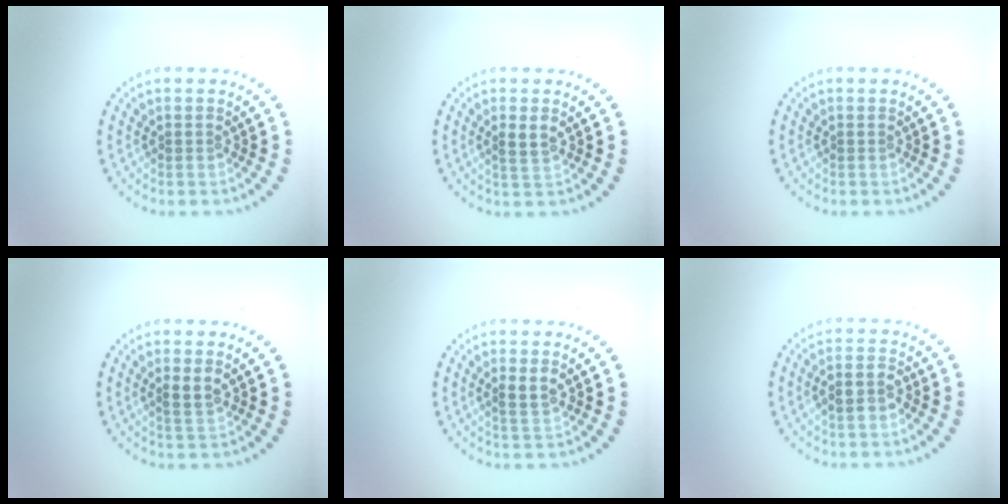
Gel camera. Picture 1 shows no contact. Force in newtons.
{"total": 1.9, "press": 1.8, "slide": 0.6}
{"total": 0.0}
{"total": 1.9, "press": 1.8, "slide": 0.6}
{"total": 1.9, "press": 1.8, "slide": 0.6}
{"total": 2.2, "press": 2.0, "slide": 0.7}